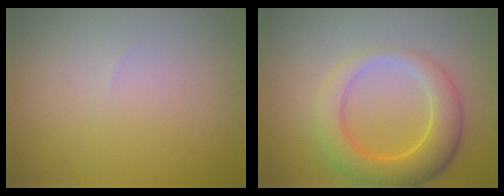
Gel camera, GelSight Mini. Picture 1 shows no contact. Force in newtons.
{"total": 5.3, "press": 5.3, "slide": 0.2}